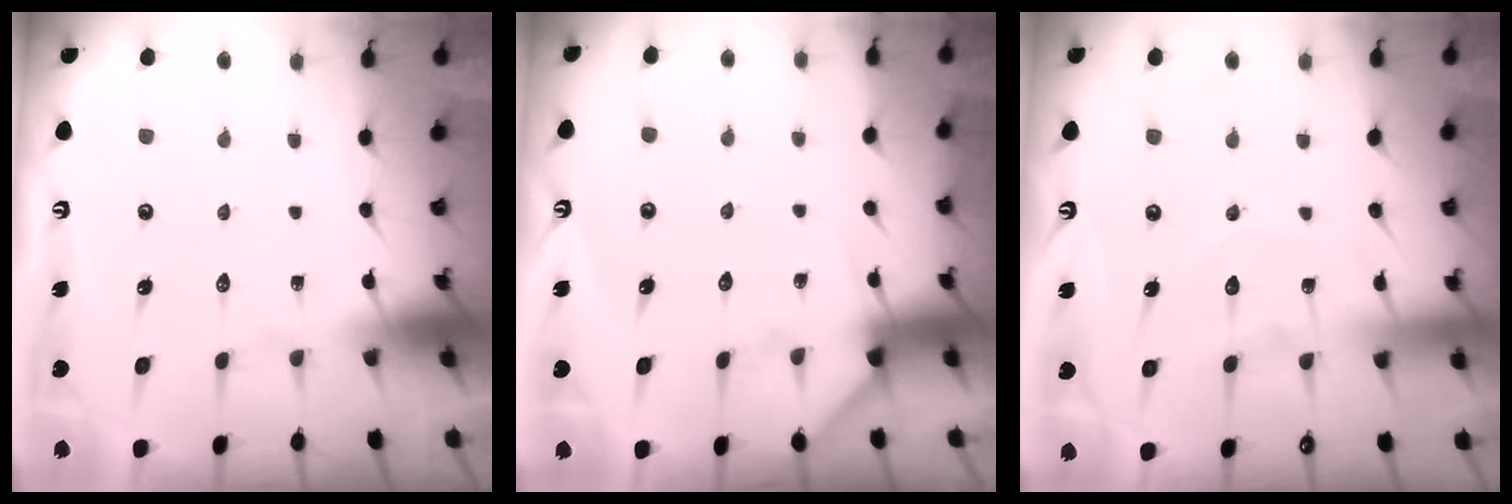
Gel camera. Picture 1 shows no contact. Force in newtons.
{"total": 4.9, "press": 4.9, "slide": 0.4}
{"total": 6.5, "press": 6.4, "slide": 0.7}